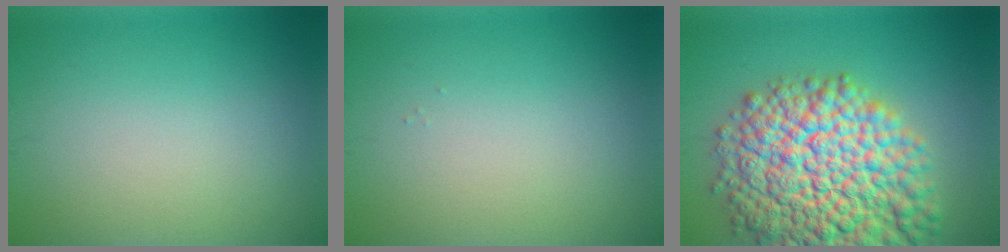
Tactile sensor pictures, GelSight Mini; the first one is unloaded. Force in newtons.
{"total": 0.0}
{"total": 15.1, "press": 15.0, "slide": 0.6}